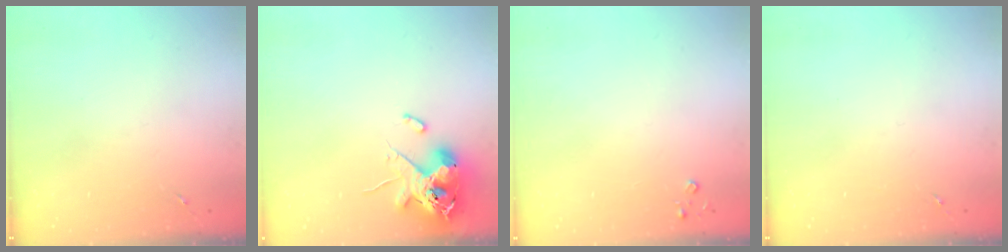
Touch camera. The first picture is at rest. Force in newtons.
{"total": 12.5, "press": 12.3, "slide": 2.0}
{"total": 2.6, "press": 2.6, "slide": 0.3}
{"total": 0.0}